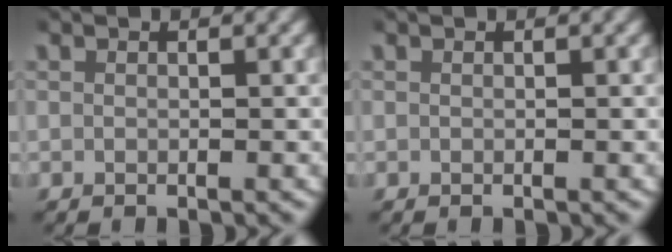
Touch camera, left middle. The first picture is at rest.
{"total": 0.0}